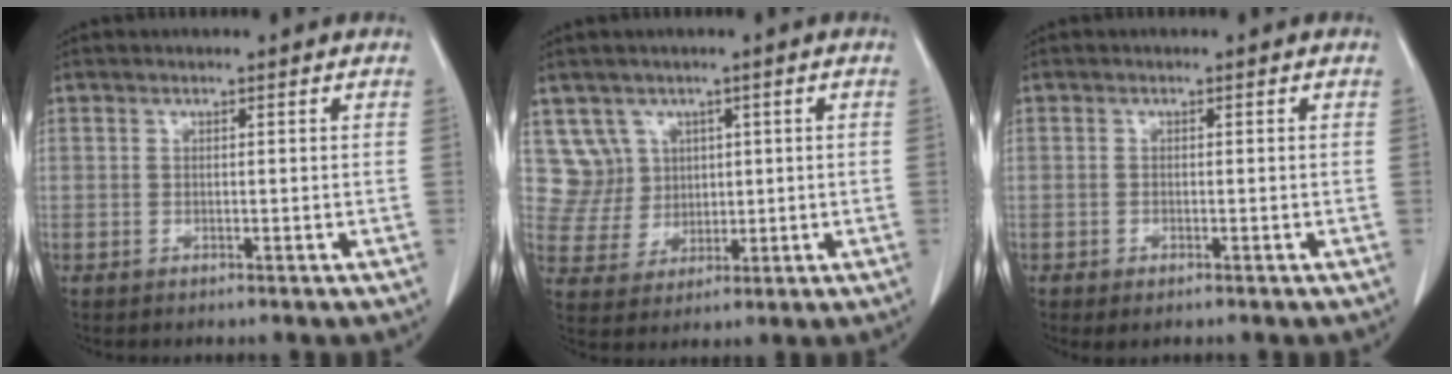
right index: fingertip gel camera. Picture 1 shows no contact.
{"total": 6.5, "force": [2.8, 5.8, -0.2], "torque": [0.006, 0.020, 0.066]}
{"total": 1.5, "force": [-0.9, 0.6, 1.0], "torque": [-0.016, -0.002, -0.008]}